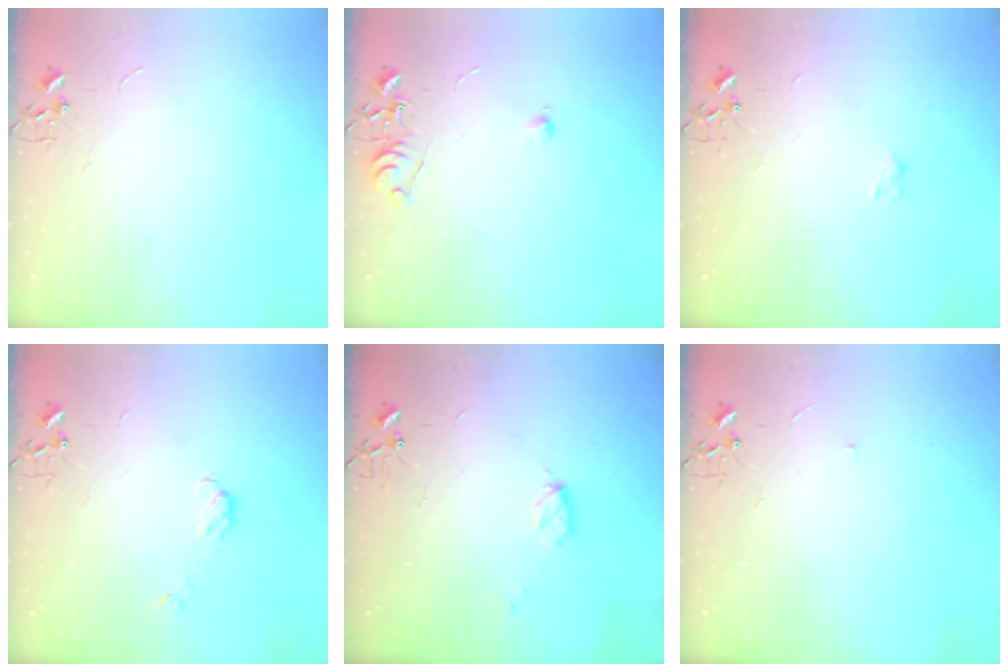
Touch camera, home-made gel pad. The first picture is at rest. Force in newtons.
{"total": 6.5, "press": 6.5, "slide": 0.8}
{"total": 2.4, "press": 2.4, "slide": 0.4}
{"total": 3.7, "press": 3.7, "slide": 0.6}
{"total": 5.8, "press": 5.8, "slide": 0.7}
{"total": 3.9, "press": 3.8, "slide": 0.8}